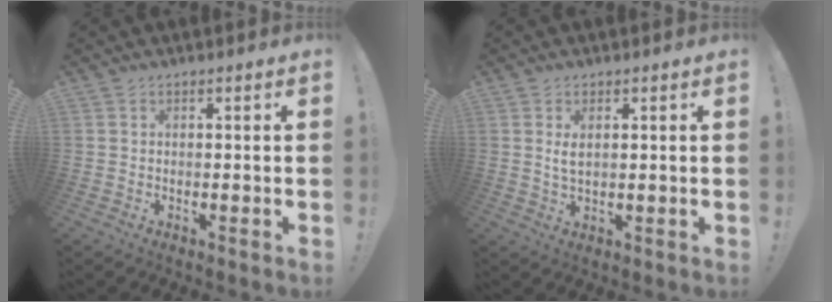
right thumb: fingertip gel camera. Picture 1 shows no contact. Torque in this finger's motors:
{"motor_torque": [-0.29, 0.22, 0.05, 0.31, 0.00]}